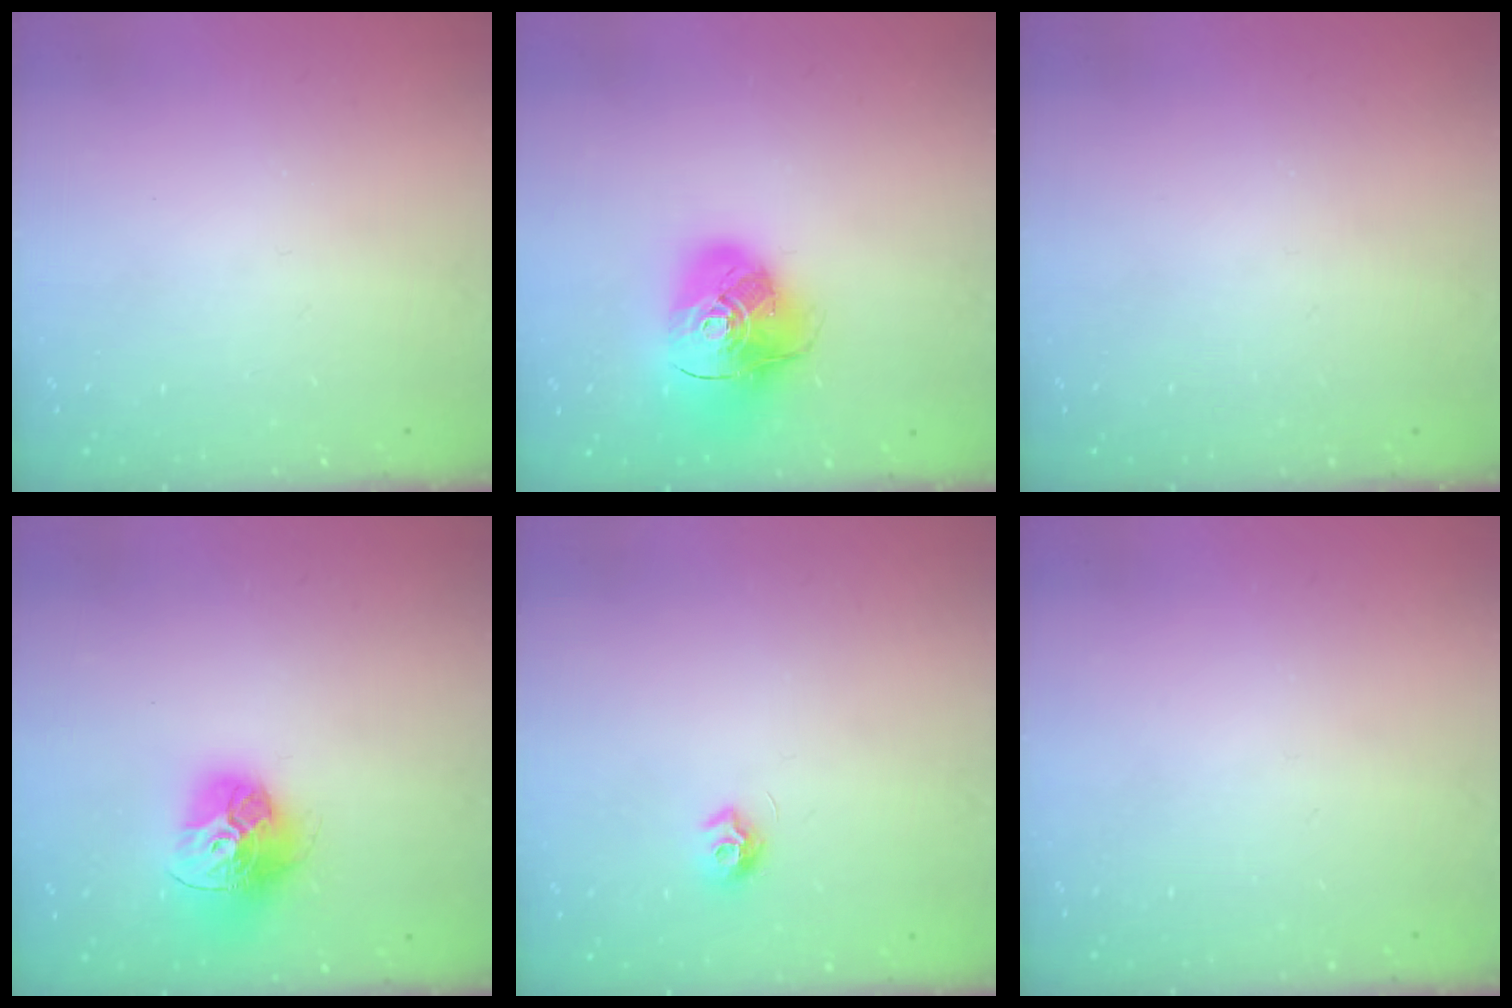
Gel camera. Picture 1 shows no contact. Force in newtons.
{"total": 16.0, "press": 15.9, "slide": 1.8}
{"total": 0.0}
{"total": 16.0, "press": 15.9, "slide": 1.7}
{"total": 7.2, "press": 7.2, "slide": 0.4}
{"total": 0.0}